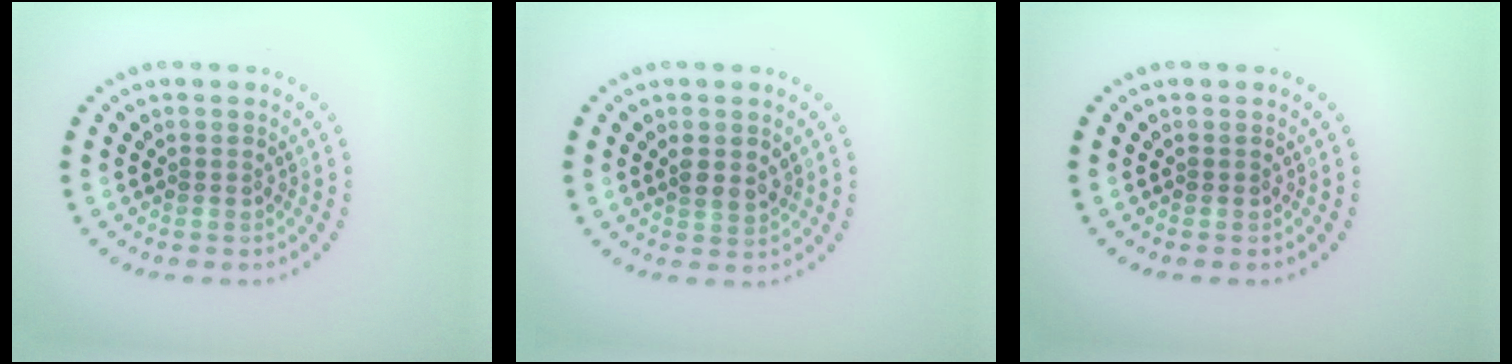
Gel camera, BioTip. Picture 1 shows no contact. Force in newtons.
{"total": 1.9, "press": 1.8, "slide": 0.7}
{"total": 0.0}